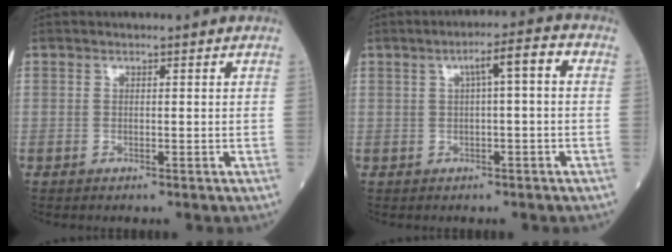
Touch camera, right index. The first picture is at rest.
{"total": 4.6, "force": [0.7, 0.5, 4.5], "torque": [-0.070, 0.019, 0.009]}